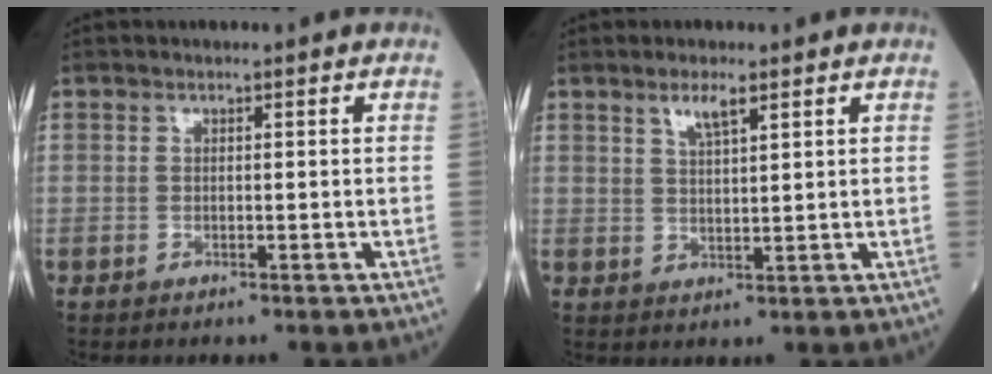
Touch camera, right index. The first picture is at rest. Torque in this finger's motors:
{"motor_torque": [0.06, 0.06, 0.02, 0.01]}